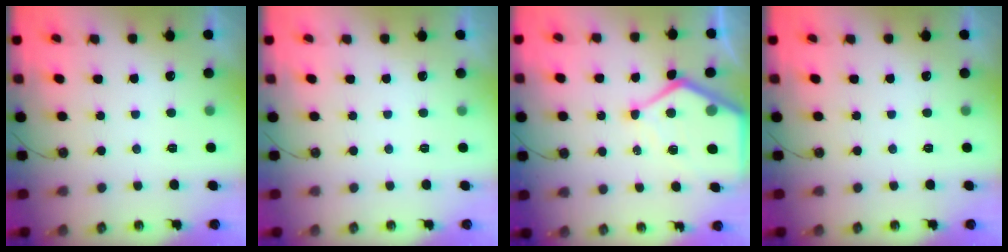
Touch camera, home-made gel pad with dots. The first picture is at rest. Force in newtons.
{"total": 0.0}
{"total": 12.0, "press": 11.9, "slide": 1.3}
{"total": 0.0}